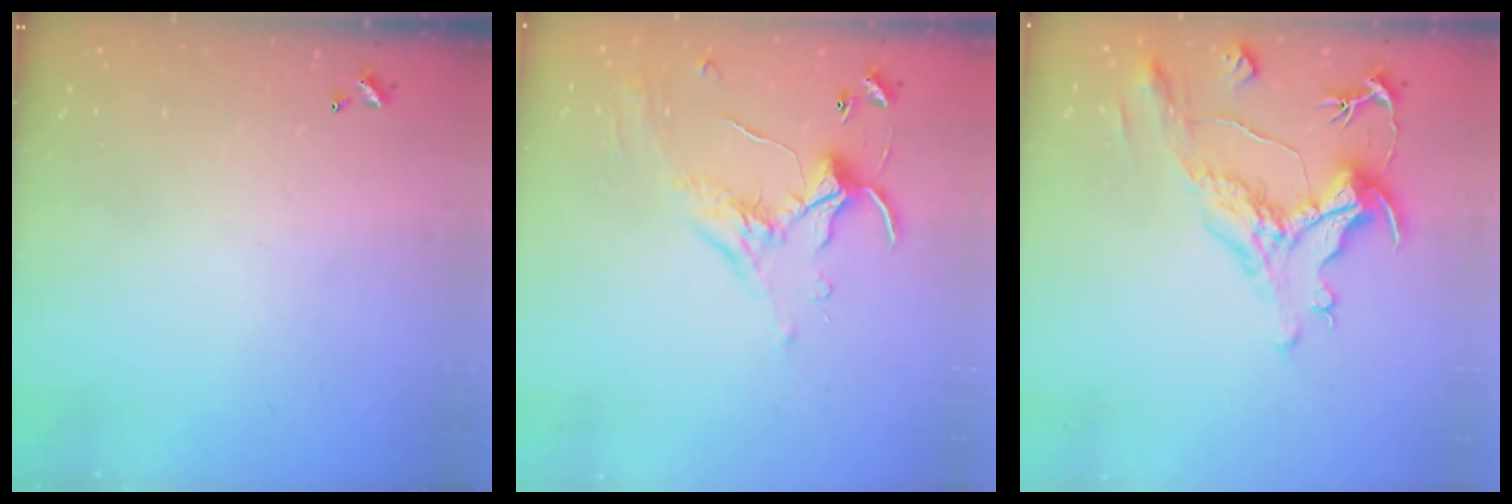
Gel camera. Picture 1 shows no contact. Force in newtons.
{"total": 1.2, "press": 0.6, "slide": 1.1}
{"total": 1.9, "press": 0.8, "slide": 1.8}